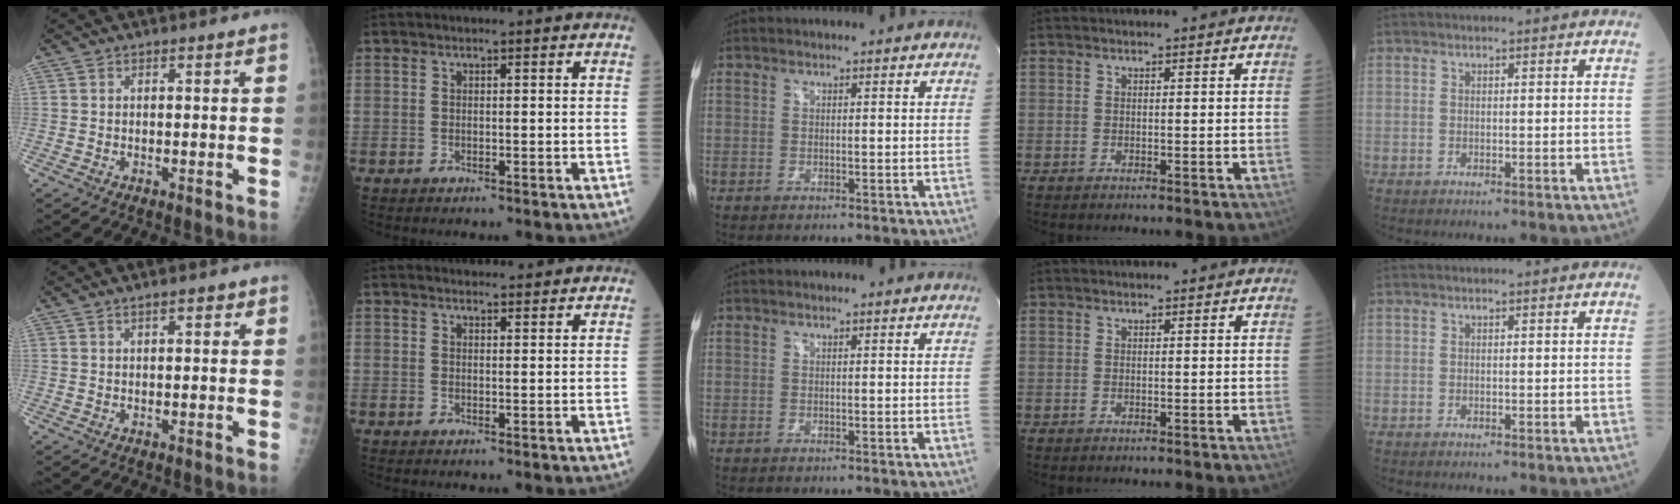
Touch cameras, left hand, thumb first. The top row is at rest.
{"thumb": {"total": 1.9, "force": [1.0, 0.8, 1.3], "torque": [-0.012, -0.001, 0.012]}, "index": {"total": 4.1, "force": [3.9, 1.0, 0.6], "torque": [-0.008, 0.012, 0.047]}}